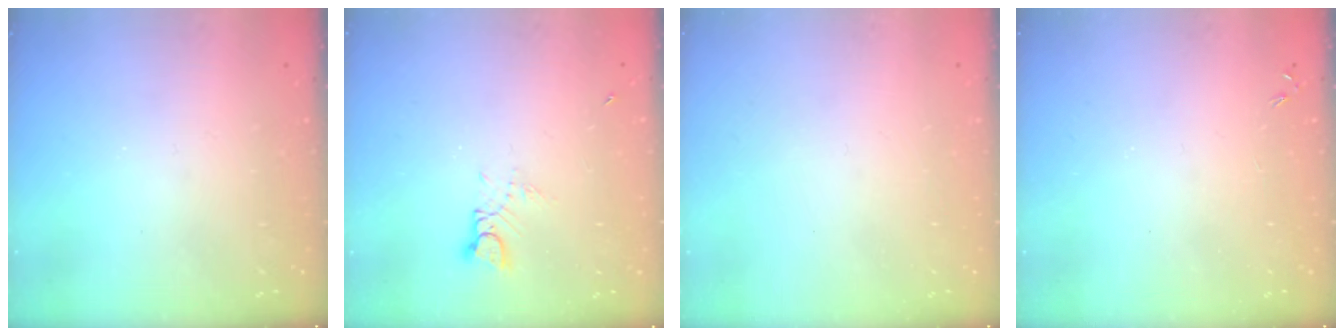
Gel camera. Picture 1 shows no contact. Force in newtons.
{"total": 2.8, "press": 2.8, "slide": 0.4}
{"total": 0.0}
{"total": 0.0}